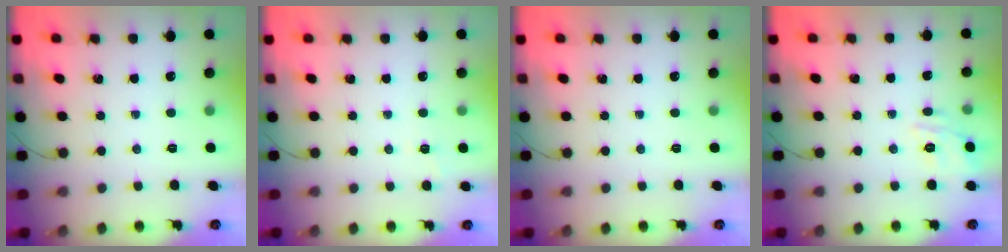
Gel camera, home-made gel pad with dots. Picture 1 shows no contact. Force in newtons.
{"total": 1.9, "press": 1.3, "slide": 1.4}
{"total": 0.0}
{"total": 10.1, "press": 10.0, "slide": 1.3}